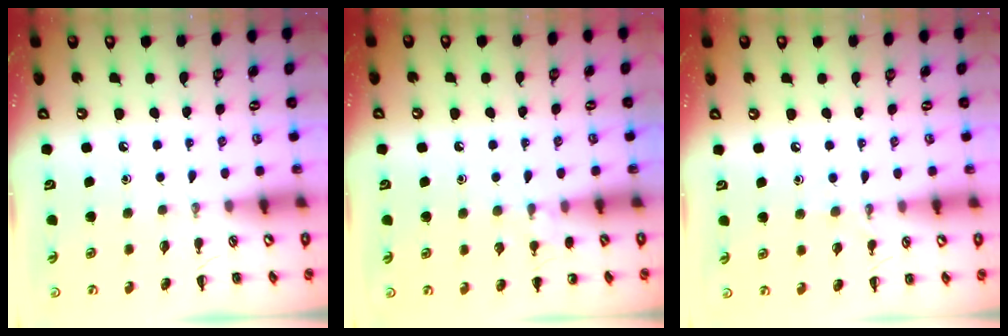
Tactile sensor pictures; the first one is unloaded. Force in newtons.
{"total": 6.3, "press": 6.0, "slide": 1.9}
{"total": 5.8, "press": 5.6, "slide": 1.6}